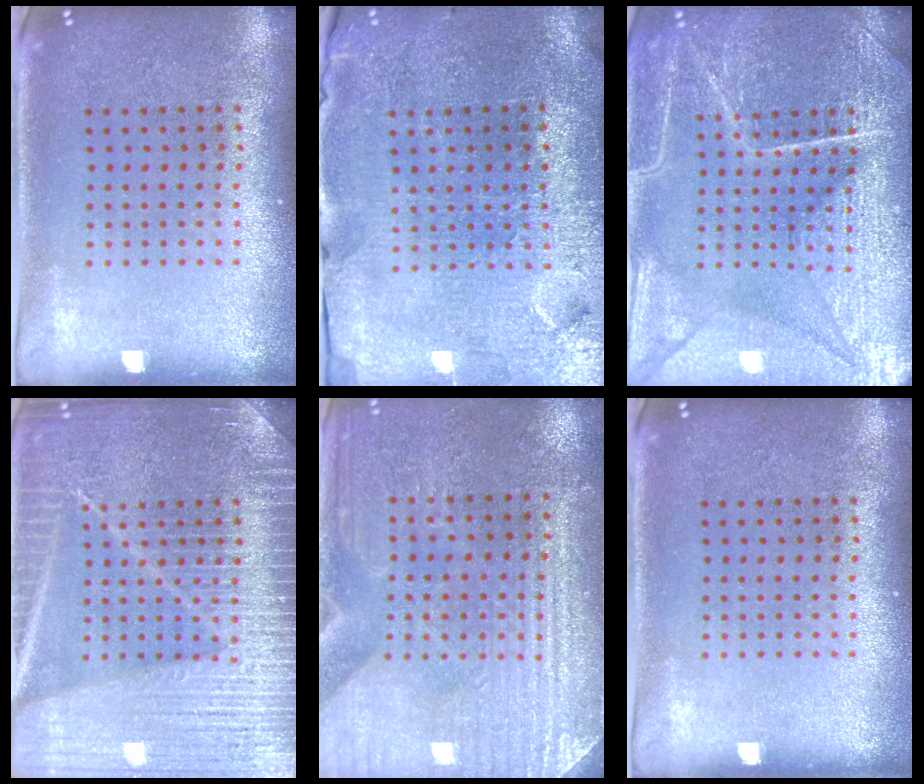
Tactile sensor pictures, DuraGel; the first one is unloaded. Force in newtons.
{"total": 3.7, "press": 3.5, "slide": 1.2}
{"total": 7.2, "press": 7.1, "slide": 0.8}
{"total": 6.7, "press": 6.6, "slide": 0.8}
{"total": 3.1, "press": 3.1, "slide": 0.6}
{"total": 0.0}